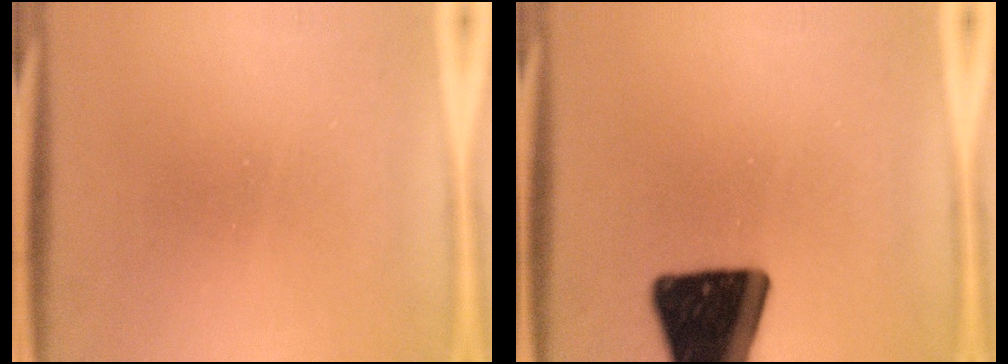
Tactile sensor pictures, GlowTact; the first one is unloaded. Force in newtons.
{"total": 19.3}